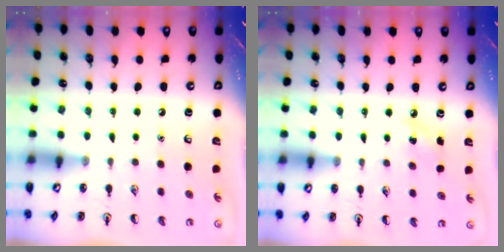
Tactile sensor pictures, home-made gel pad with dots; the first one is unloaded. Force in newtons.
{"total": 4.5, "press": 4.2, "slide": 1.6}